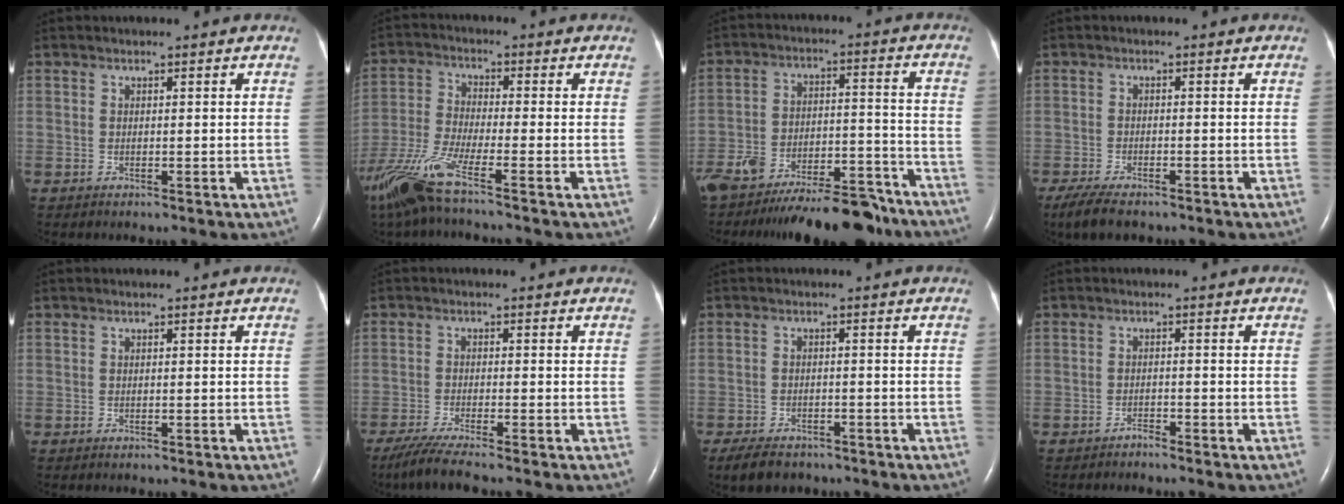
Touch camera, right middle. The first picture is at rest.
{"total": 12.1, "force": [-8.5, 0.5, 8.6], "torque": [-0.191, -0.029, -0.168]}
{"total": 19.5, "force": [-17.0, 4.6, 8.3], "torque": [-0.121, 0.008, -0.257]}
{"total": 6.1, "force": [-4.7, 1.8, 3.5], "torque": [-0.063, -0.014, -0.076]}
{"total": 0.0}
{"total": 5.6, "force": [-4.5, -0.6, 3.3], "torque": [-0.061, -0.020, -0.084]}
{"total": 6.0, "force": [-4.7, 2.8, 2.4], "torque": [-0.038, -0.005, -0.067]}
{"total": 1.0, "force": [-1.0, 0.1, 0.1], "torque": [-0.003, -0.001, -0.017]}